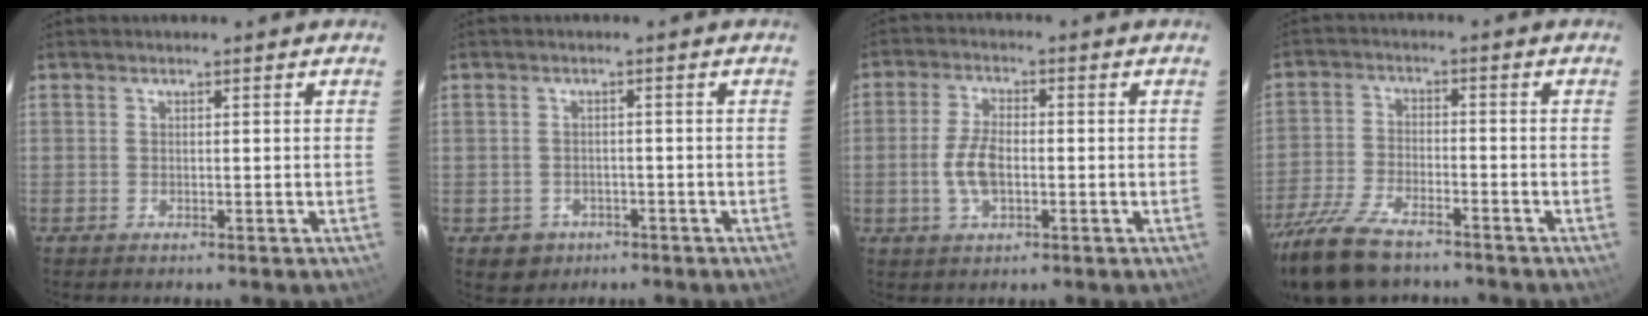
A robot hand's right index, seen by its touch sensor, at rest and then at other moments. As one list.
[{"total": 4.3, "force": [-1.9, 3.7, 0.7], "torque": [-0.024, 0.006, -0.020]}, {"total": 6.2, "force": [-1.3, 3.2, 5.2], "torque": [-0.112, 0.003, -0.021]}, {"total": 14.9, "force": [-11.9, 5.2, 7.4], "torque": [-0.176, -0.028, -0.224]}]